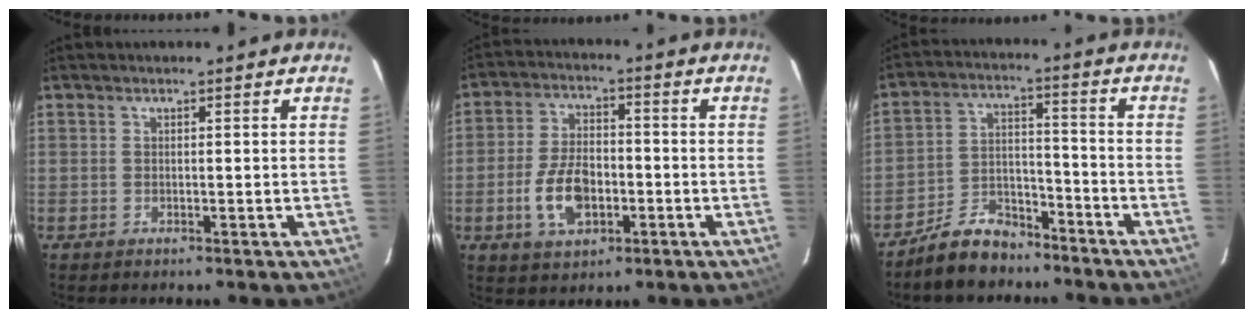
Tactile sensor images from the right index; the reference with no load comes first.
{"total": 10.2, "force": [-3.1, 5.9, 7.8], "torque": [-0.158, 0.006, -0.049]}
{"total": 9.2, "force": [-7.5, 4.5, 2.9], "torque": [-0.073, 0.028, -0.123]}